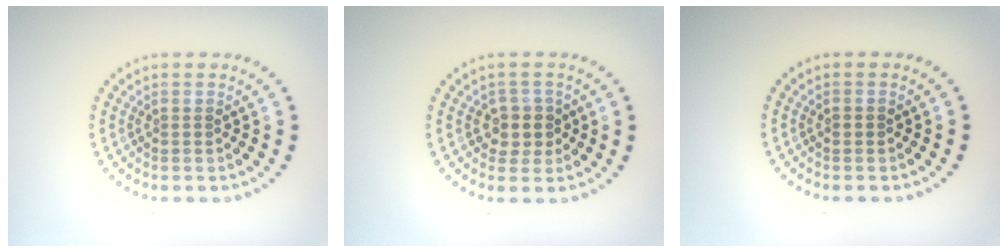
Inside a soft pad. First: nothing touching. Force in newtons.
{"total": 2.3, "press": 2.1, "slide": 1.0}
{"total": 0.9, "press": 0.9, "slide": 0.2}